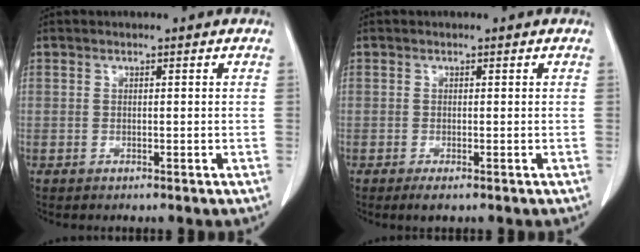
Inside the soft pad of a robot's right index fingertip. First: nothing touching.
{"total": 1.3, "force": [-0.8, 0.2, 1.1], "torque": [-0.016, -0.004, -0.010]}